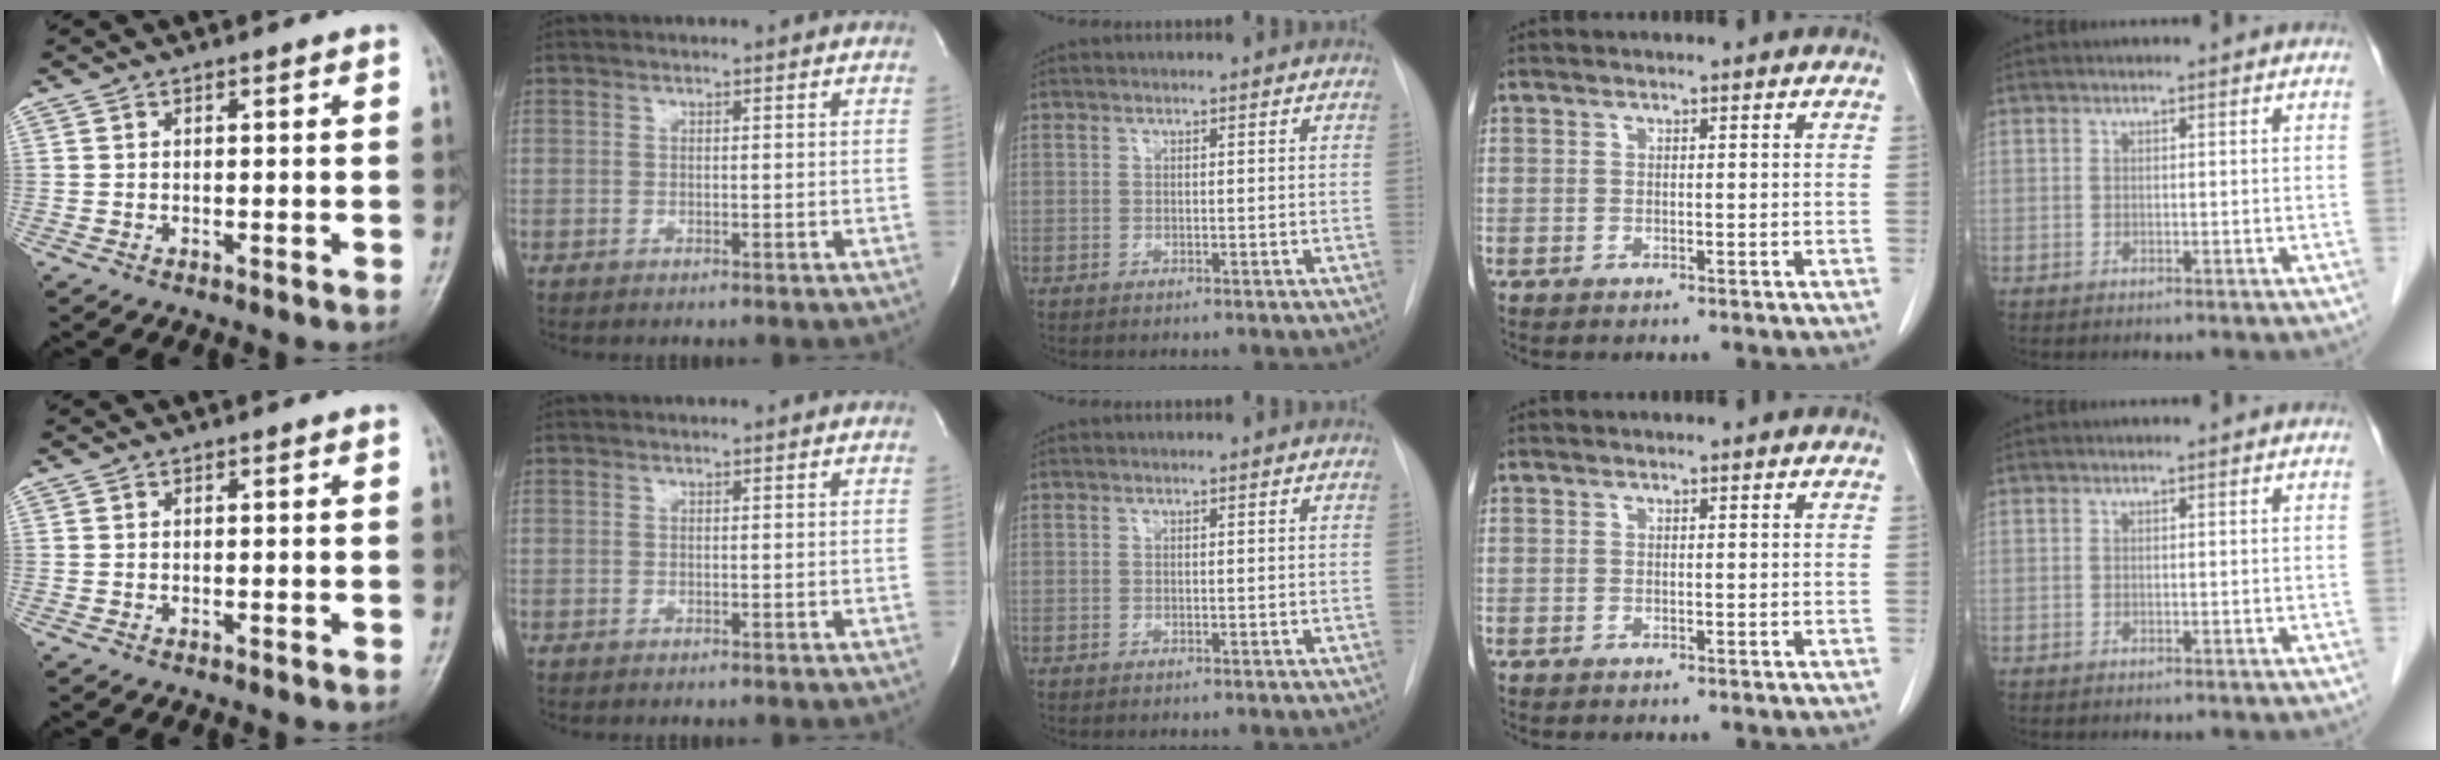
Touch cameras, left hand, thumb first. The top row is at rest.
{}